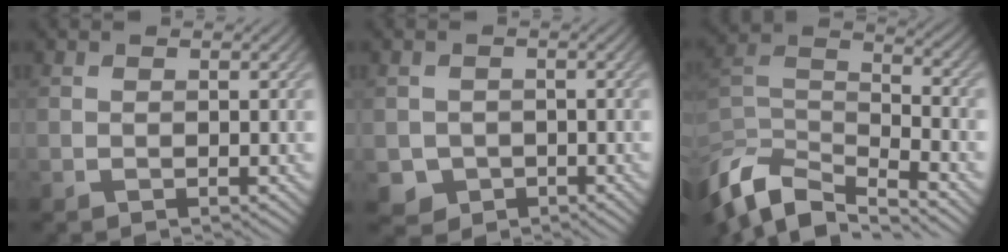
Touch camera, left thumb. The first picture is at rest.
{"total": 2.8, "force": [-1.0, 2.5, 0.5], "torque": [-0.016, -0.012, -0.022]}
{"total": 10.4, "force": [-6.7, 4.4, 6.6], "torque": [-0.153, -0.023, -0.130]}